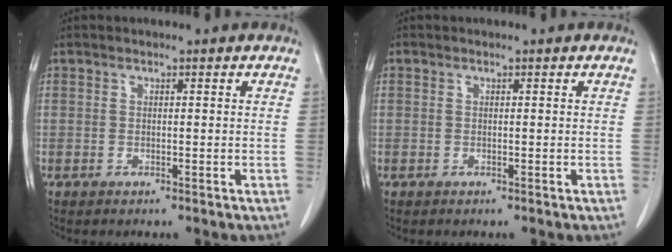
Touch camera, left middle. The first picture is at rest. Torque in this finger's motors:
{"motor_torque": [-0.02, 0.00, 0.00, 0.00]}